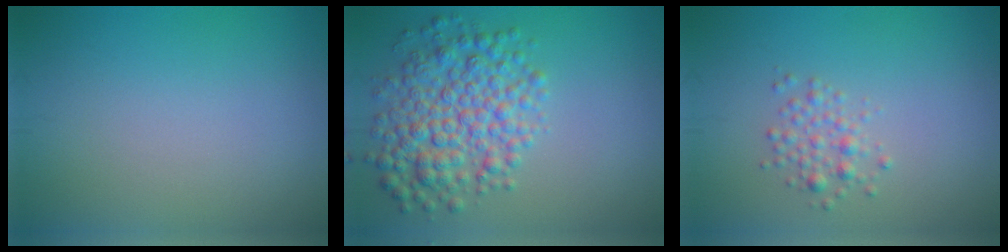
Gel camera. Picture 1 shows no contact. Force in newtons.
{"total": 6.2, "press": 6.2, "slide": 0.0}
{"total": 1.7, "press": 1.7, "slide": 0.1}